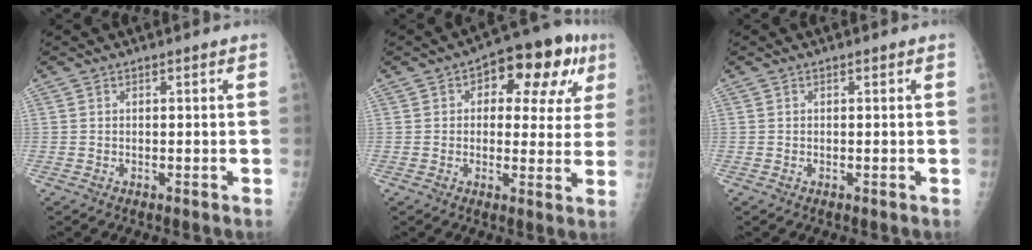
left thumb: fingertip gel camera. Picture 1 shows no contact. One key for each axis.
{"total": 14.6, "fx": 5.4, "fy": 7.8, "fz": 11.1, "tx": -0.091, "ty": 0.014, "tz": 0.062}
{"total": 0.0}